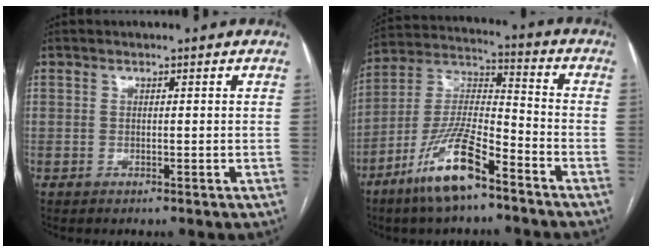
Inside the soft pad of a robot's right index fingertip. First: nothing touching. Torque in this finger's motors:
{"motor_torque": [0.17, 0.02, 0.18, 0.00]}